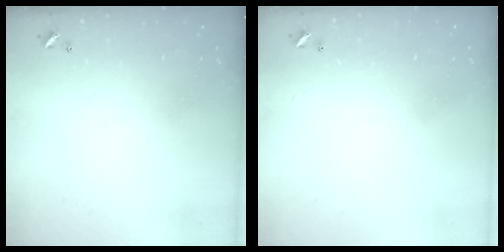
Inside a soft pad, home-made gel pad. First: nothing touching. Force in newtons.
{"total": 2.8, "press": 2.8, "slide": 0.3}